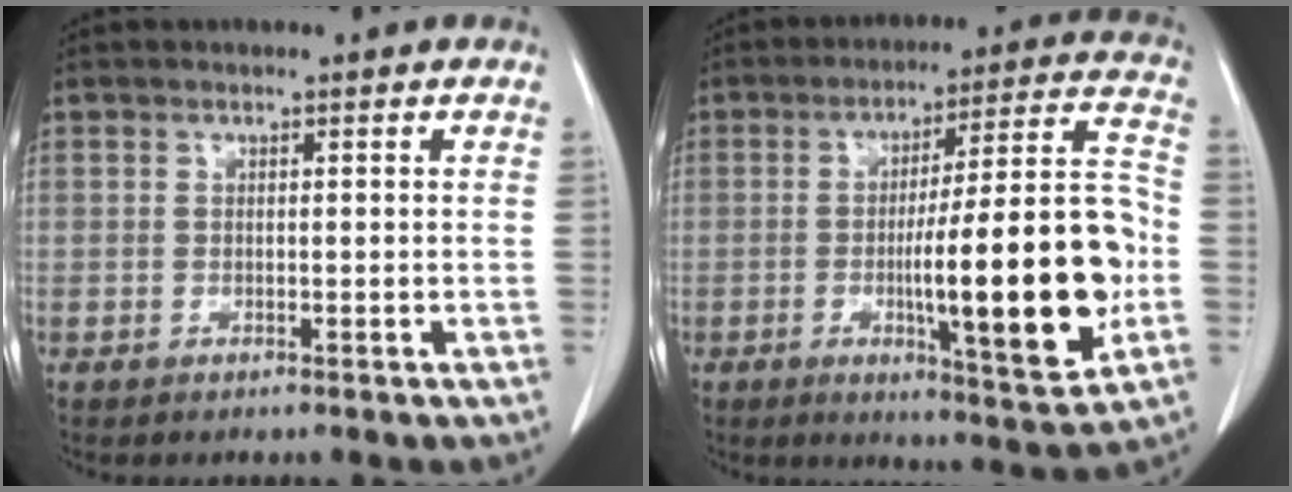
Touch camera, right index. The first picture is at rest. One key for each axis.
{"total": 20.2, "fx": -3.9, "fy": 2.0, "fz": 19.8, "tx": -0.282, "ty": 0.006, "tz": -0.050}